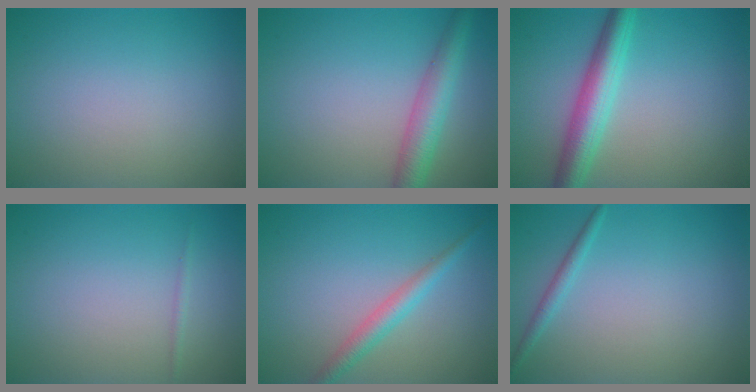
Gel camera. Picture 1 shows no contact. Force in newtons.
{"total": 4.1, "press": 4.1, "slide": 0.1}
{"total": 4.7, "press": 4.7, "slide": 0.1}
{"total": 0.5, "press": 0.5, "slide": 0.0}
{"total": 2.4, "press": 2.4, "slide": 0.1}
{"total": 1.2, "press": 1.2, "slide": 0.0}